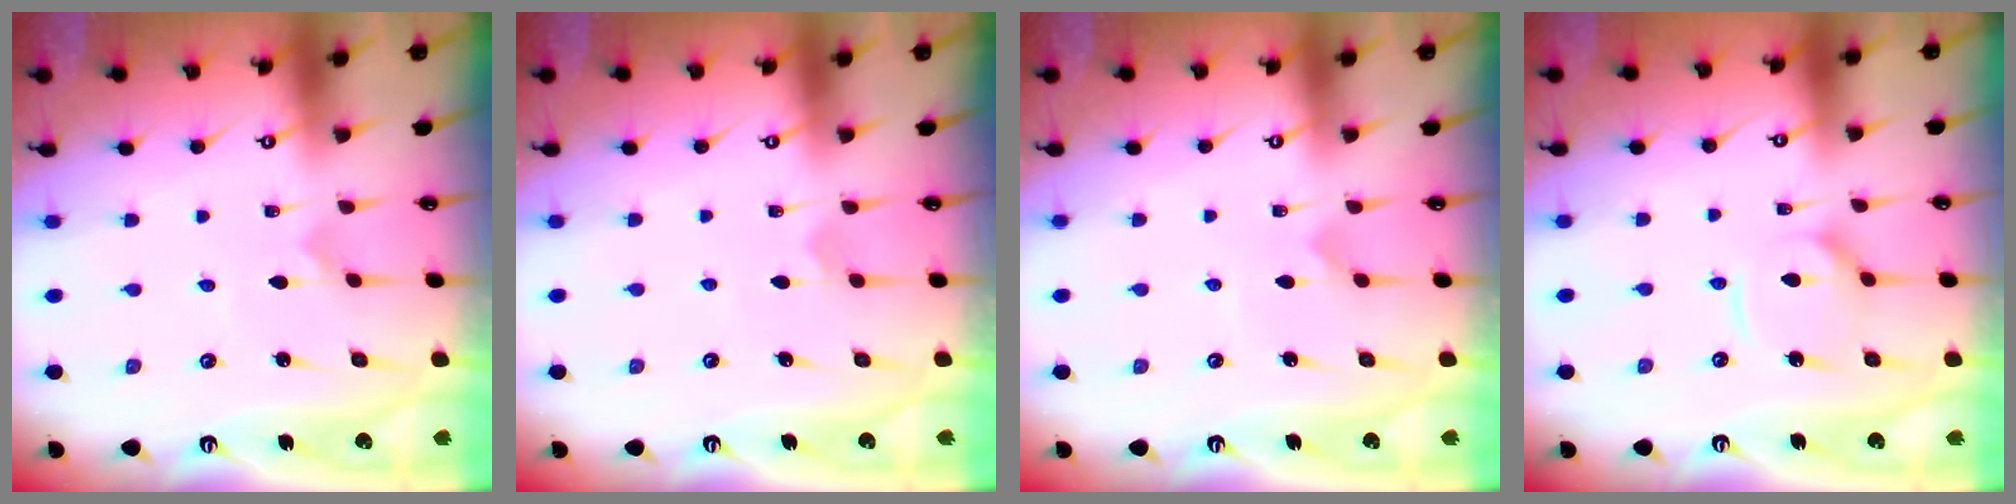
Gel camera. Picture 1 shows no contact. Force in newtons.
{"total": 3.8, "press": 3.8, "slide": 0.3}
{"total": 2.7, "press": 2.7, "slide": 0.3}
{"total": 8.8, "press": 8.7, "slide": 0.9}